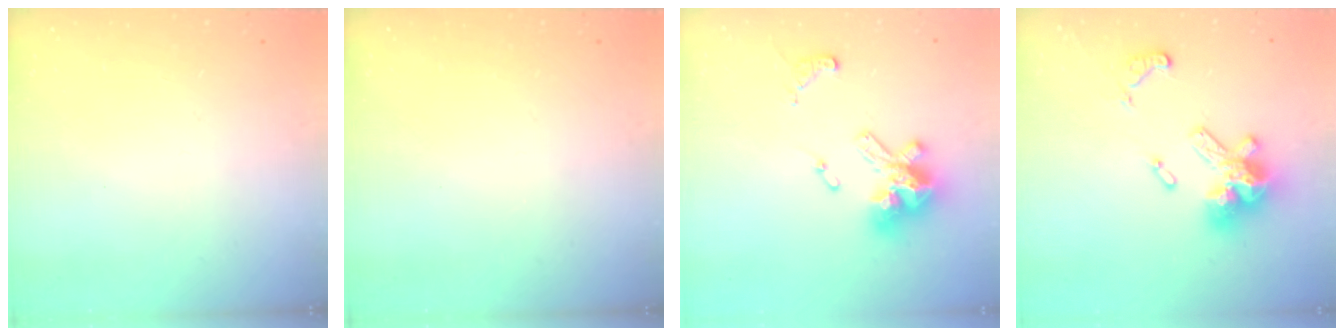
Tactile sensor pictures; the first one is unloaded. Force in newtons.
{"total": 0.0}
{"total": 15.0, "press": 14.9, "slide": 1.9}
{"total": 15.1, "press": 15.1, "slide": 1.0}